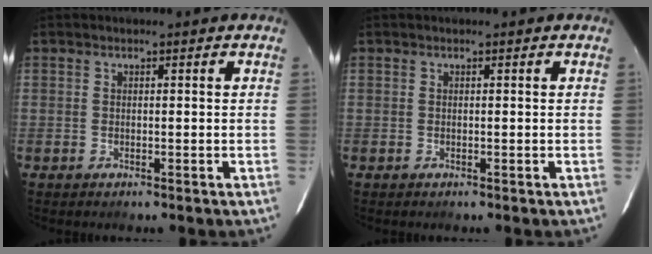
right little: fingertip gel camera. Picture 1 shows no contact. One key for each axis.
{"total": 0.0}